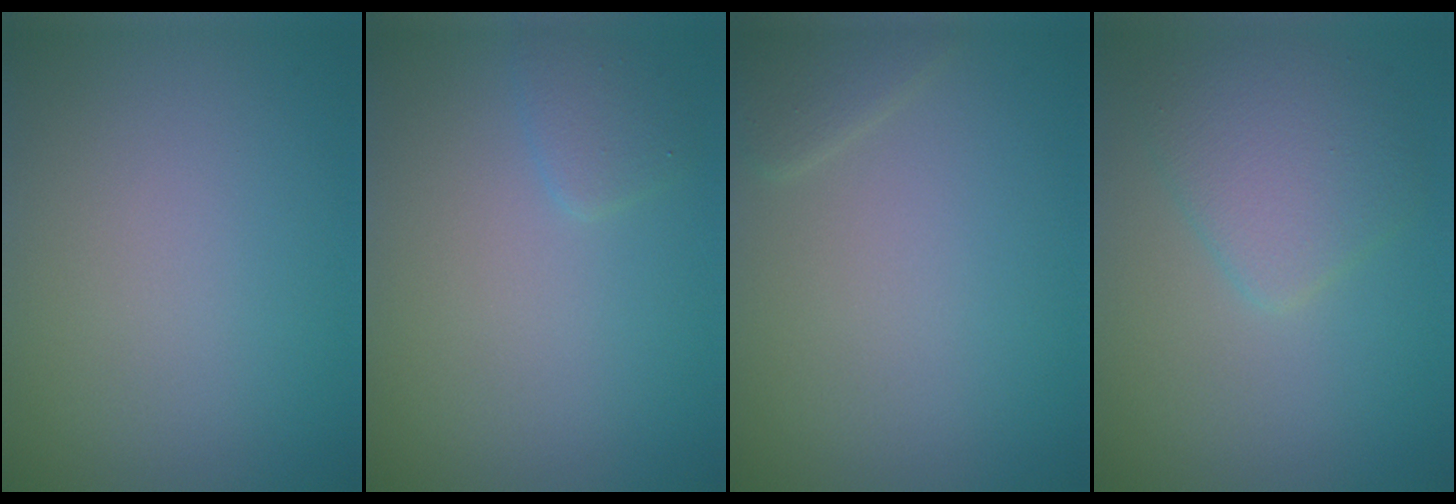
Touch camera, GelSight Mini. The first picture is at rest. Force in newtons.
{"total": 1.4, "press": 1.4, "slide": 0.1}
{"total": 1.4, "press": 1.4, "slide": 0.1}
{"total": 4.0, "press": 4.0, "slide": 0.0}